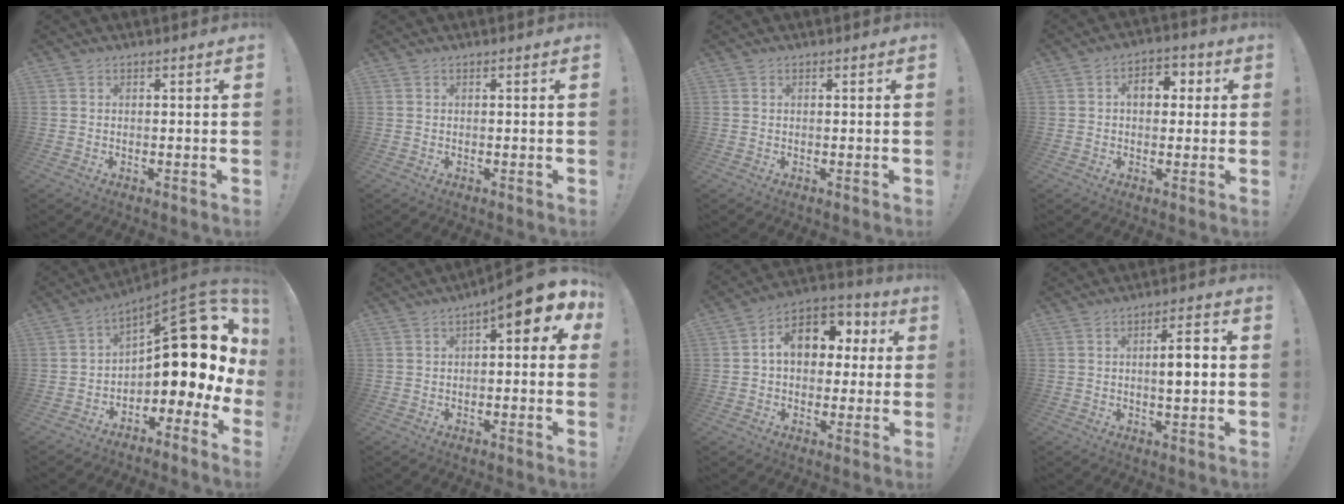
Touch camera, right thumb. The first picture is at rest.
{"total": 0.0}
{"total": 0.0}
{"total": 7.3, "force": [1.3, 5.0, 5.2], "torque": [-0.070, 0.008, 0.018]}
{"total": 15.0, "force": [5.8, 6.8, 12.1], "torque": [-0.149, -0.061, 0.099]}
{"total": 7.3, "force": [3.5, 1.9, 6.2], "torque": [-0.070, -0.031, 0.054]}
{"total": 12.8, "force": [2.7, 9.3, 8.4], "torque": [-0.123, 0.007, 0.052]}
{"total": 6.3, "force": [0.1, 1.5, 6.1], "torque": [-0.090, 0.001, -0.004]}